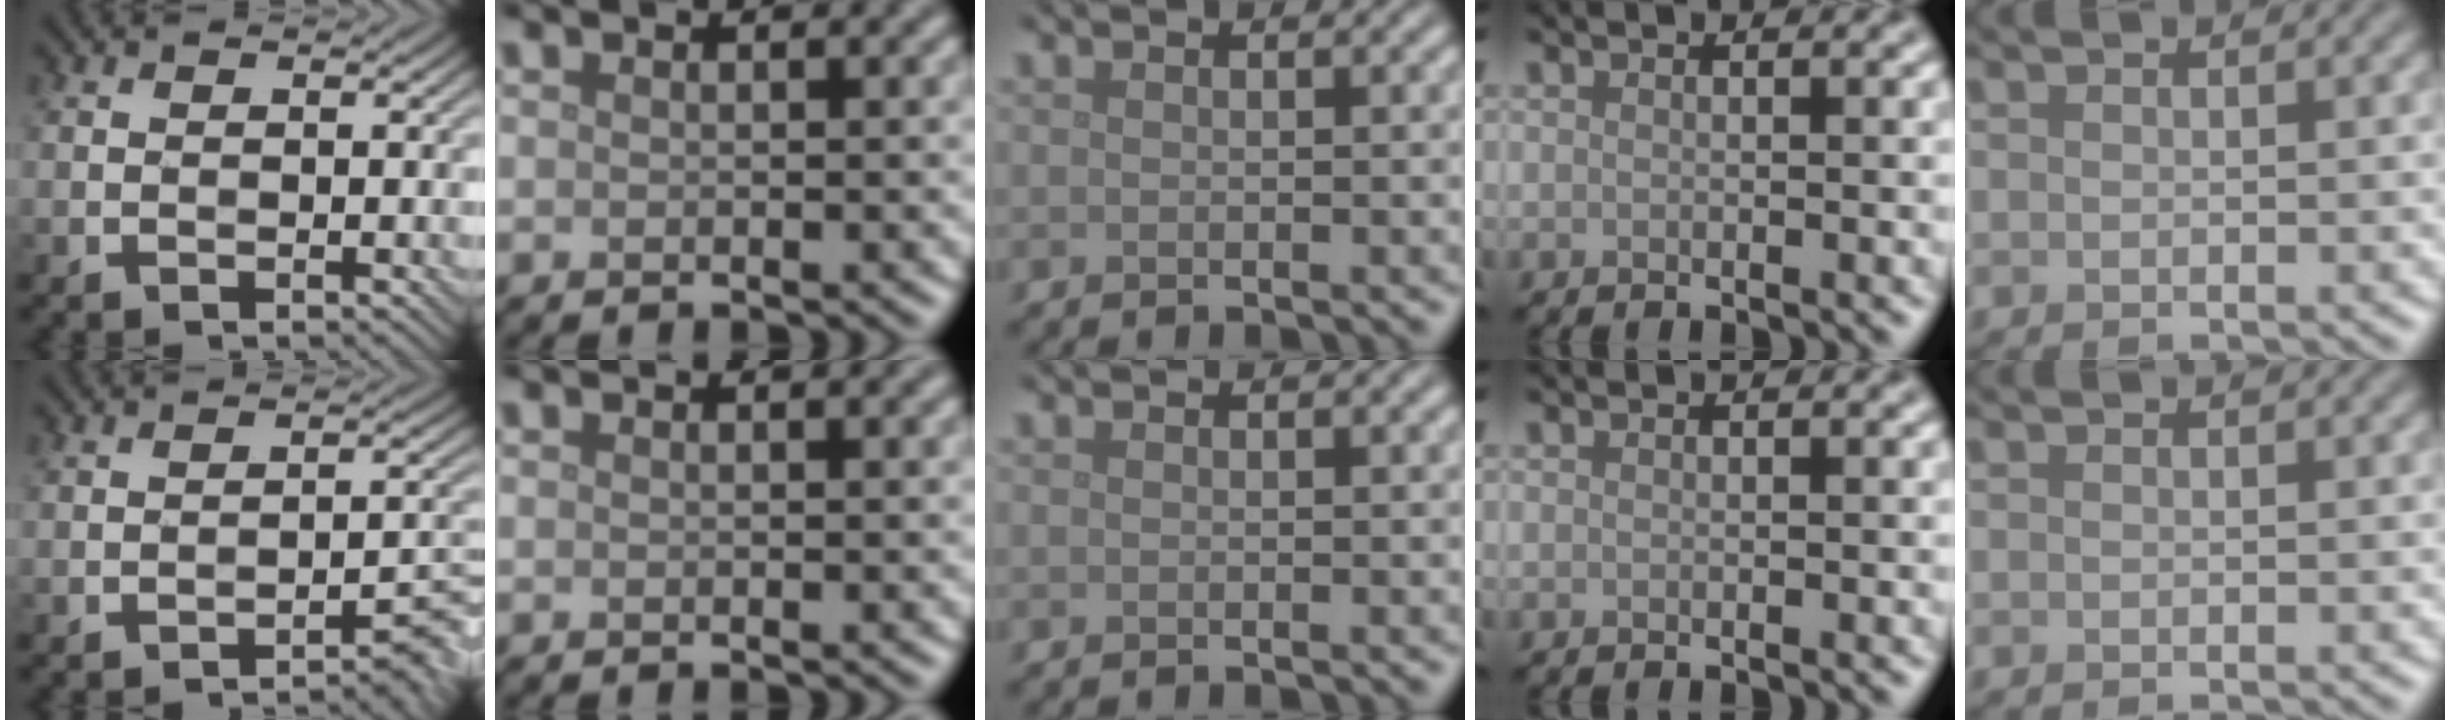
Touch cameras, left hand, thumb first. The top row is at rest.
{"thumb": {"total": 2.6, "force": [-2.3, 0.1, 1.3], "torque": [-0.016, 0.015, -0.034]}, "index": {"total": 0.9, "force": [0.5, 0.2, 0.6], "torque": [-0.005, 0.005, 0.007]}}